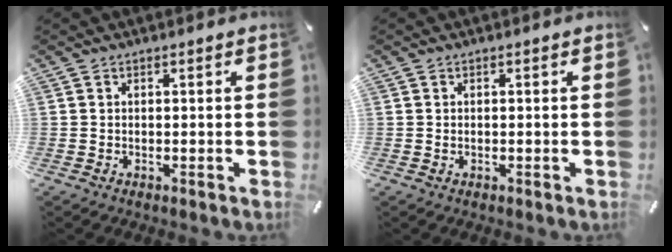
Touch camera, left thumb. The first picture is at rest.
{"total": 0.6, "force": [0.0, 0.4, 0.5], "torque": [-0.010, 0.000, -0.001]}